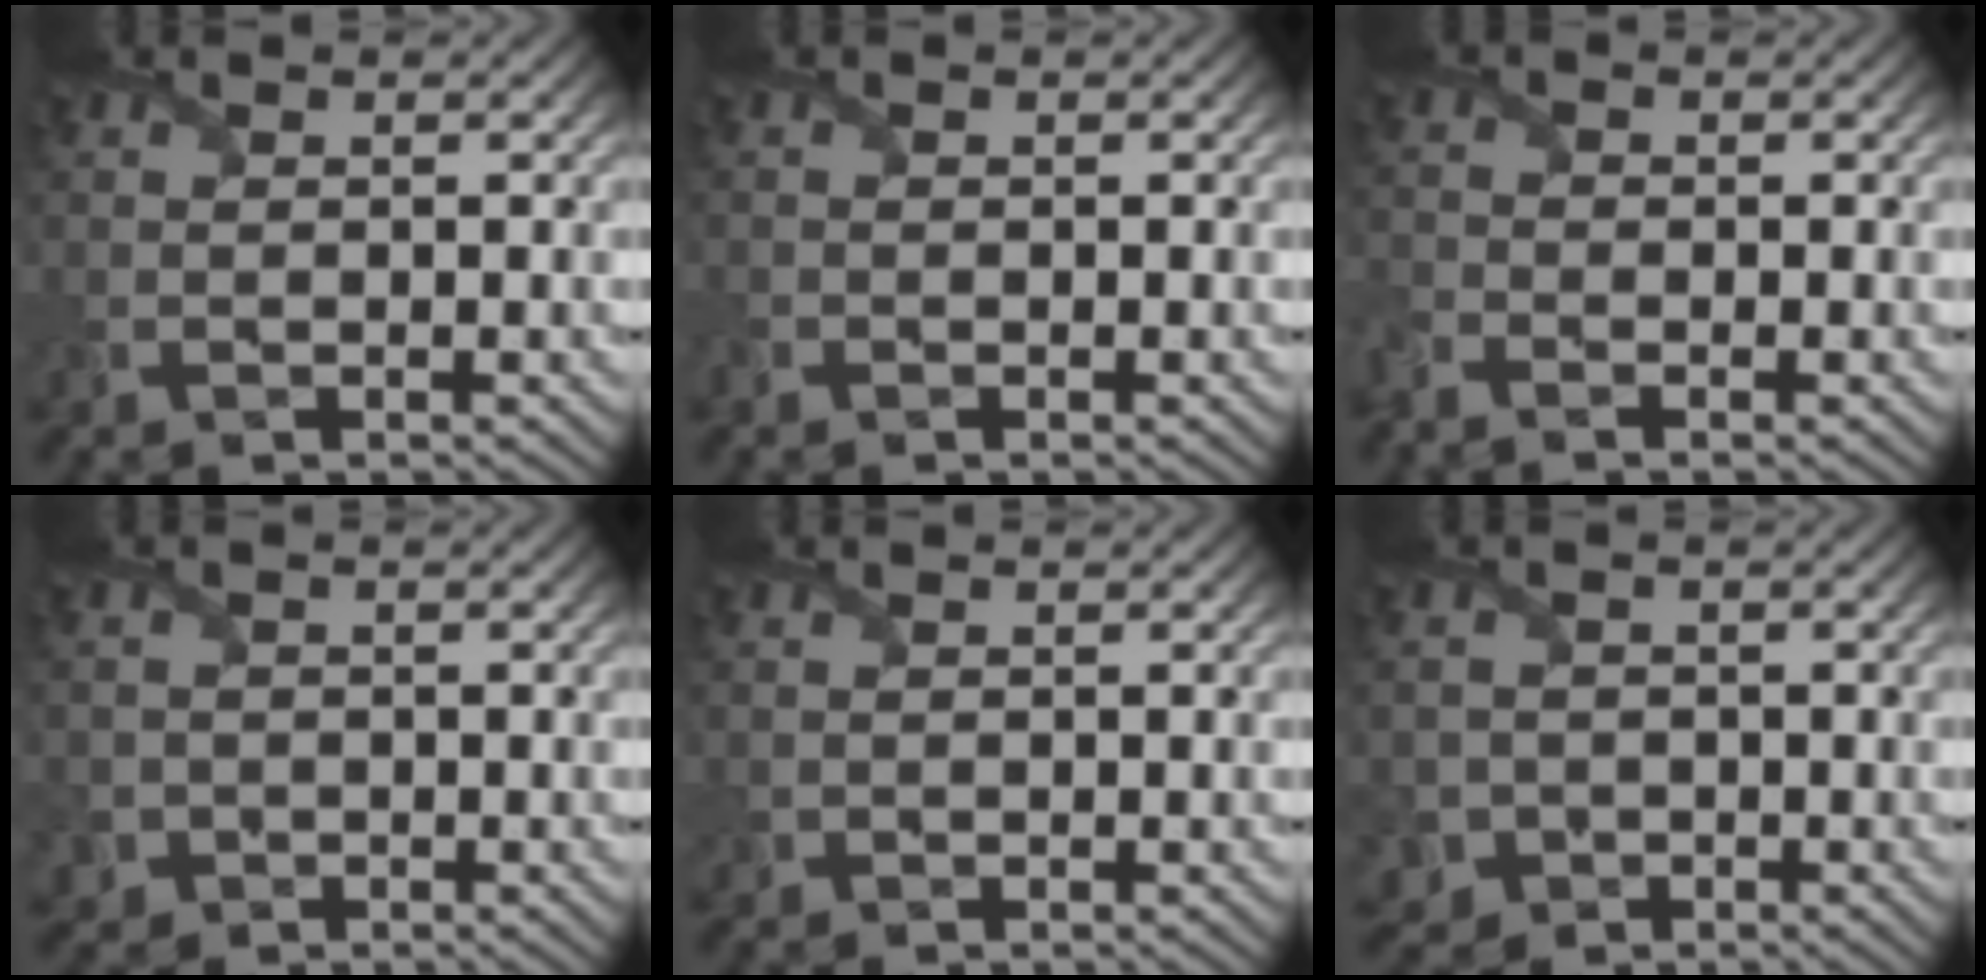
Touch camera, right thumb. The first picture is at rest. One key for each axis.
{"total": 0.6, "fx": -0.5, "fy": 0.3, "fz": 0.0, "tx": -0.001, "ty": -0.005, "tz": -0.009}
{"total": 2.7, "fx": -2.3, "fy": 1.0, "fz": 1.0, "tx": -0.031, "ty": -0.013, "tz": -0.061}
{"total": 2.5, "fx": -1.0, "fy": 2.2, "fz": 0.3, "tx": -0.008, "ty": -0.009, "tz": -0.020}
{"total": 0.7, "fx": -0.1, "fy": 0.7, "fz": 0.2, "tx": -0.006, "ty": -0.006, "tz": -0.001}
{"total": 3.7, "fx": -1.5, "fy": 3.3, "fz": 0.7, "tx": -0.024, "ty": -0.010, "tz": -0.037}